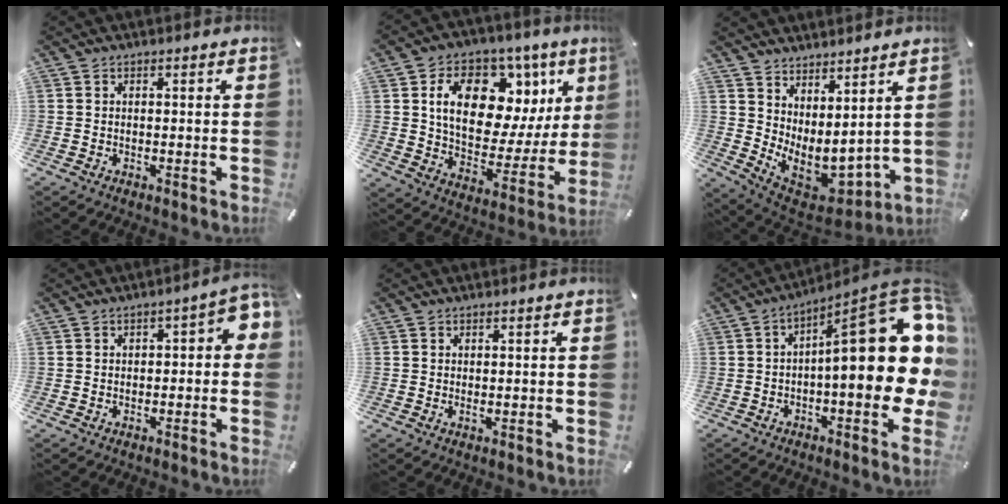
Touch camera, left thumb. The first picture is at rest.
{"total": 18.1, "force": [8.5, 11.2, 11.4], "torque": [-0.179, -0.046, 0.151]}
{"total": 5.1, "force": [2.2, 4.0, 2.4], "torque": [-0.028, -0.063, 0.055]}
{"total": 4.5, "force": [-0.3, 2.3, 3.9], "torque": [-0.046, 0.005, -0.011]}
{"total": 1.1, "force": [0.3, 0.0, 1.1], "torque": [-0.020, -0.005, 0.006]}
{"total": 29.4, "force": [3.2, 10.4, 27.3], "torque": [-0.374, -0.034, 0.068]}